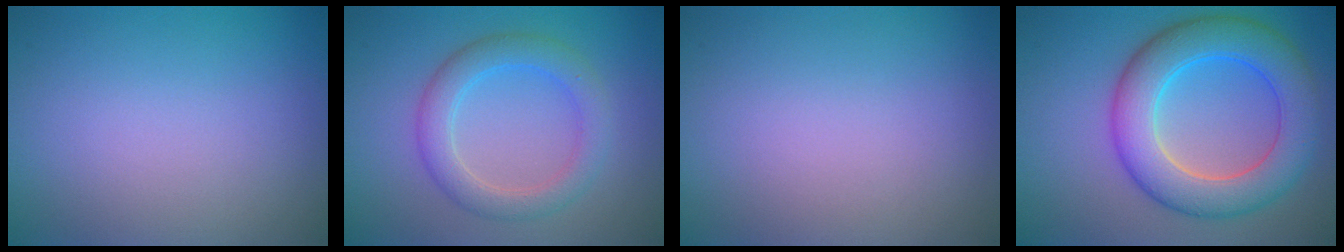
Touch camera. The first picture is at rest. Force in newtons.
{"total": 3.7, "press": 3.7, "slide": 0.2}
{"total": 0.0}
{"total": 8.0, "press": 8.0, "slide": 0.1}